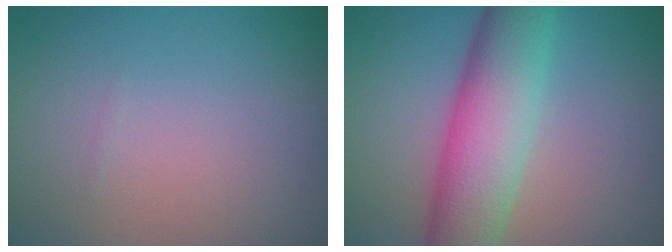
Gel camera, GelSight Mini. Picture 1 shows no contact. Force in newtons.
{"total": 9.3, "press": 9.3, "slide": 0.4}